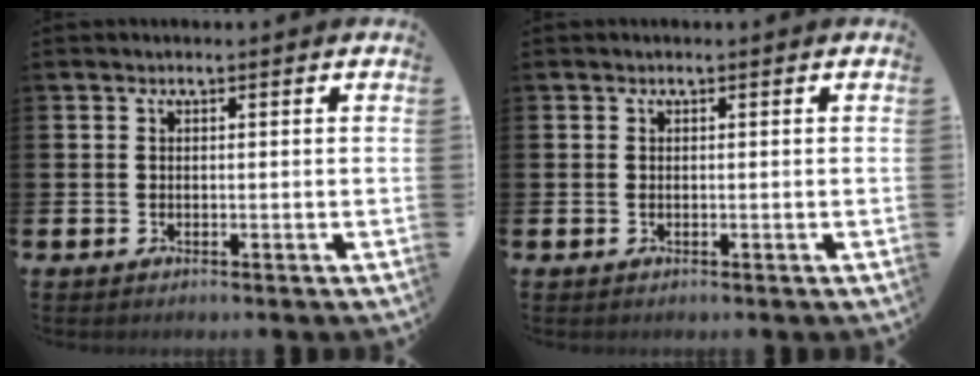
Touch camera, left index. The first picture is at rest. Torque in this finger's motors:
{"motor_torque": [0.20, 0.09, -0.02, 0.02]}